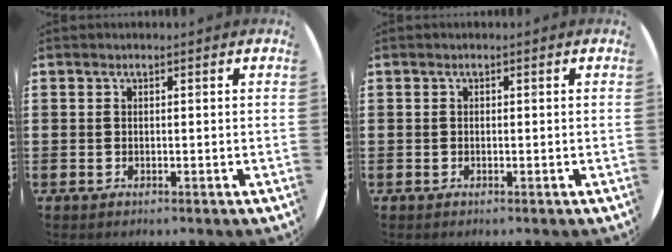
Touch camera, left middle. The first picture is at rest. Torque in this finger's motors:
{"motor_torque": [-0.10, 0.19, -0.03, -0.01]}